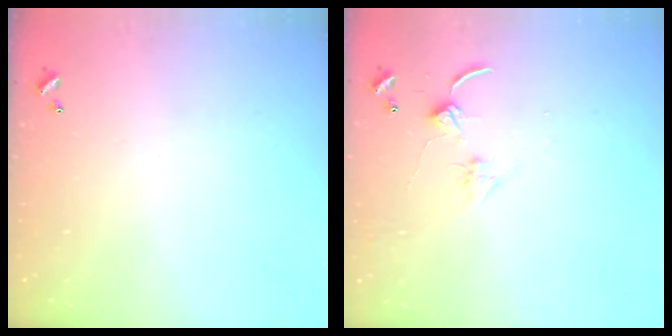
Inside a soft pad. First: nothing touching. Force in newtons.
{"total": 2.4, "press": 2.3, "slide": 0.4}